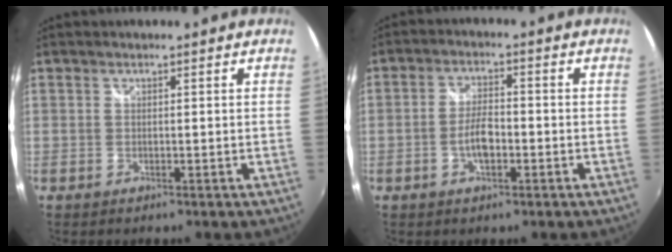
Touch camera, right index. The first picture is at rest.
{"total": 4.9, "force": [-1.8, 2.0, 4.1], "torque": [-0.084, 0.005, -0.030]}